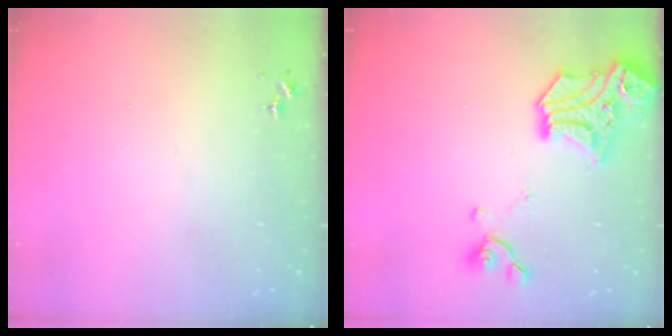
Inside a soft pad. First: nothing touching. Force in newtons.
{"total": 19.1, "press": 19.1, "slide": 0.7}